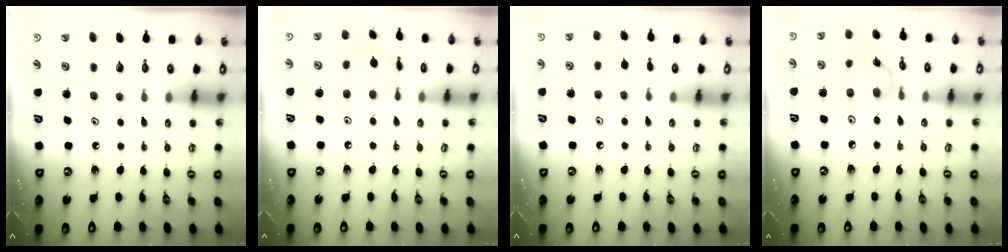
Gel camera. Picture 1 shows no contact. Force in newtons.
{"total": 4.6, "press": 4.5, "slide": 0.2}
{"total": 5.4, "press": 5.4, "slide": 0.7}
{"total": 4.8, "press": 4.8, "slide": 0.3}